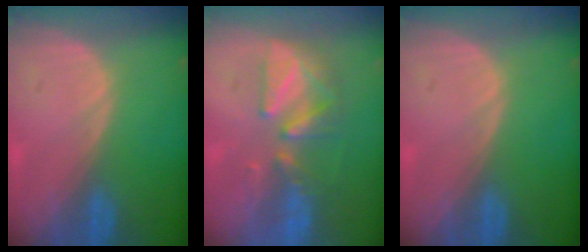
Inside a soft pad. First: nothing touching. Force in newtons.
{"total": 7.6, "press": 7.3, "slide": 2.1}
{"total": 0.0}